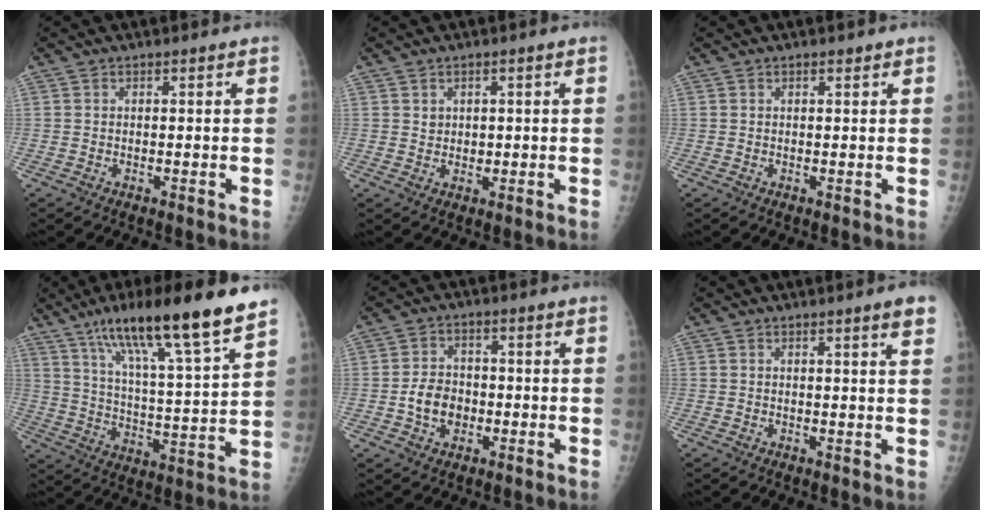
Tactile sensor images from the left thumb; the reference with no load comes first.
{"total": 1.9, "force": [0.6, 1.7, 0.5], "torque": [0.004, -0.004, 0.012]}
{"total": 0.6, "force": [0.5, 0.3, 0.4], "torque": [-0.006, -0.003, 0.007]}
{"total": 20.6, "force": [14.1, 2.2, 14.9], "torque": [-0.229, -0.055, 0.235]}
{"total": 6.3, "force": [-1.5, 4.9, 3.6], "torque": [-0.042, 0.012, -0.029]}
{"total": 3.1, "force": [1.9, -0.1, 2.5], "torque": [-0.032, -0.008, 0.024]}